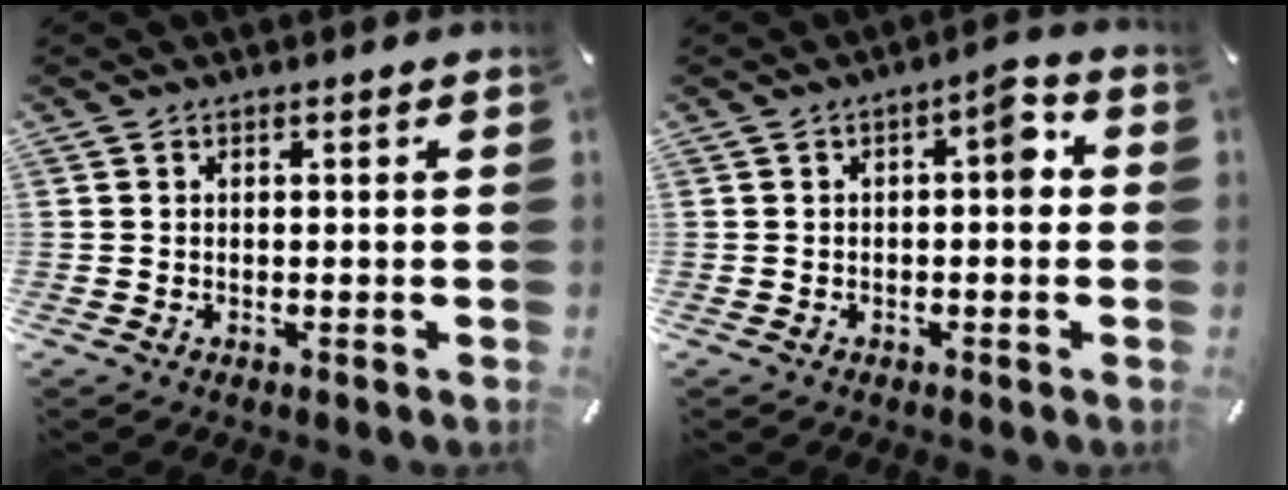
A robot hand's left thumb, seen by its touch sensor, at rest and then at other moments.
{"total": 5.9, "force": [-0.1, 2.5, 5.3], "torque": [-0.062, 0.004, -0.013]}